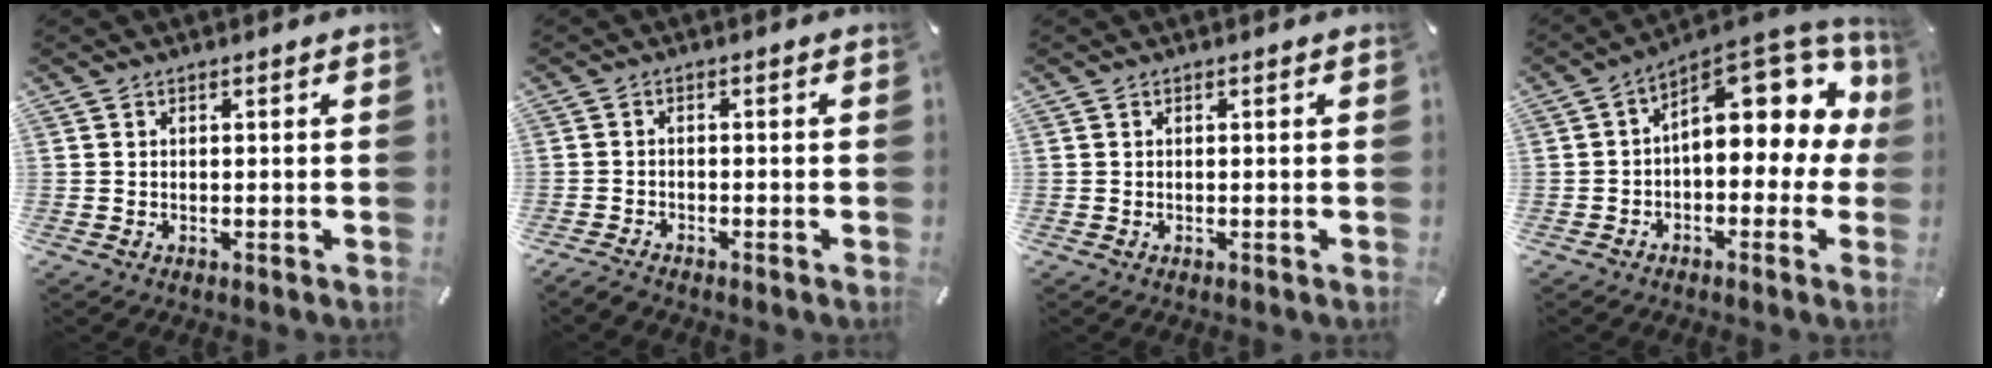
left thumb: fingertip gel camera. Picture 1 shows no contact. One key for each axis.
{"total": 2.0, "fx": -1.9, "fy": 0.4, "fz": 0.5, "tx": -0.017, "ty": 0.007, "tz": -0.040}
{"total": 0.0}
{"total": 16.0, "fx": 5.9, "fy": 8.7, "fz": 12.1, "tx": -0.153, "ty": -0.048, "tz": 0.099}